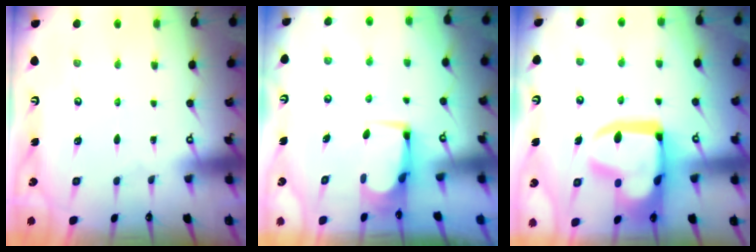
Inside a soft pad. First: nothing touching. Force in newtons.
{"total": 2.2, "press": 2.2, "slide": 0.2}
{"total": 21.1, "press": 21.0, "slide": 2.2}